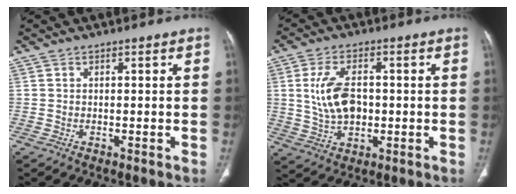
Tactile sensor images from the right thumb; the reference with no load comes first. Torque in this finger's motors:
{"motor_torque": [-0.36, 0.62, 1.01, 0.21, 0.05]}